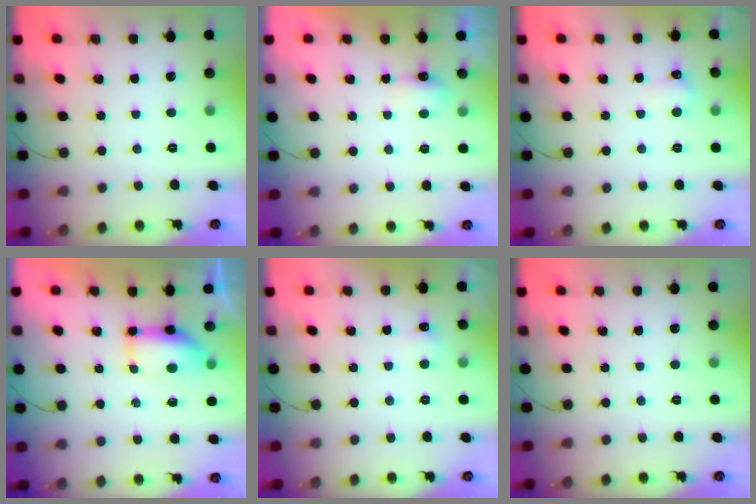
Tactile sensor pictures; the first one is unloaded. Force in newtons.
{"total": 4.3, "press": 4.2, "slide": 0.9}
{"total": 3.5, "press": 3.3, "slide": 1.0}
{"total": 7.4, "press": 7.3, "slide": 1.3}
{"total": 3.3, "press": 3.0, "slide": 1.2}
{"total": 0.0}